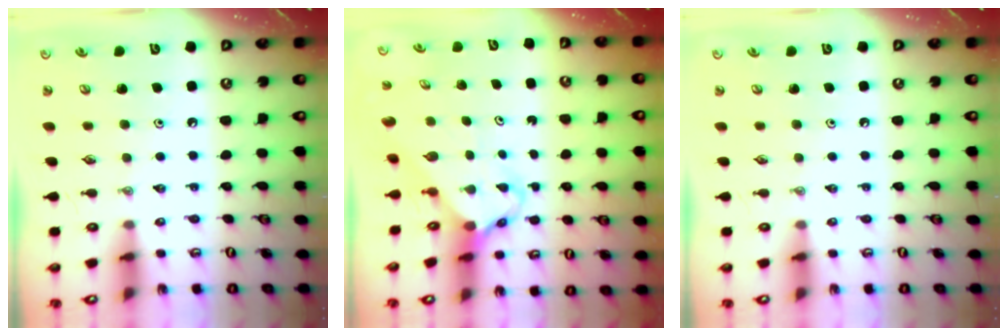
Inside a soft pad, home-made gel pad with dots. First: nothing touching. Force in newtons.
{"total": 2.7, "press": 2.7, "slide": 0.2}
{"total": 0.0}